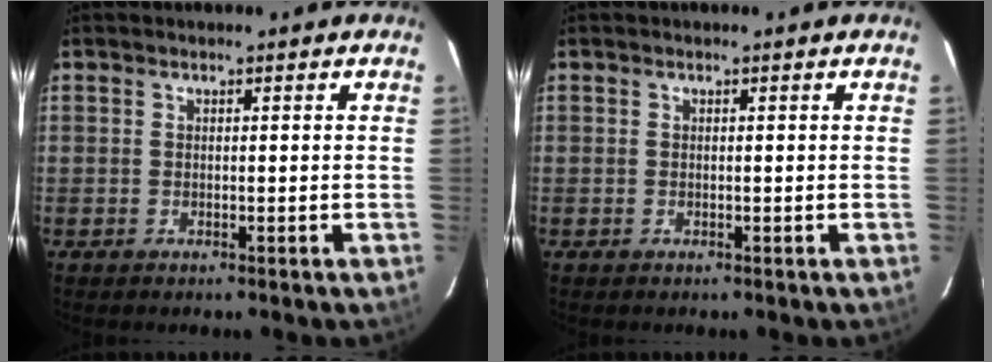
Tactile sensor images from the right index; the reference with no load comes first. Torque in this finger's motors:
{"motor_torque": [0.00, 0.01, 0.10, 0.00]}